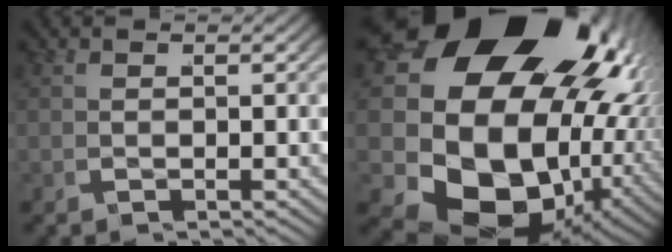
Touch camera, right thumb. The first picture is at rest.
{"total": 30.8, "force": [0.7, 21.0, 22.5], "torque": [-0.397, -0.053, 0.017]}